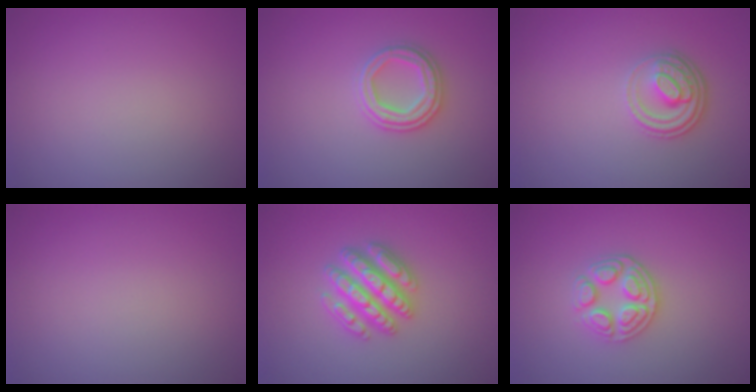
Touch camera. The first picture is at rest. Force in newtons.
{"total": 2.7, "press": 2.7, "slide": 0.3}
{"total": 3.4, "press": 2.6, "slide": 2.3}
{"total": 0.0}
{"total": 4.6, "press": 4.6, "slide": 0.8}
{"total": 3.4, "press": 3.0, "slide": 1.5}